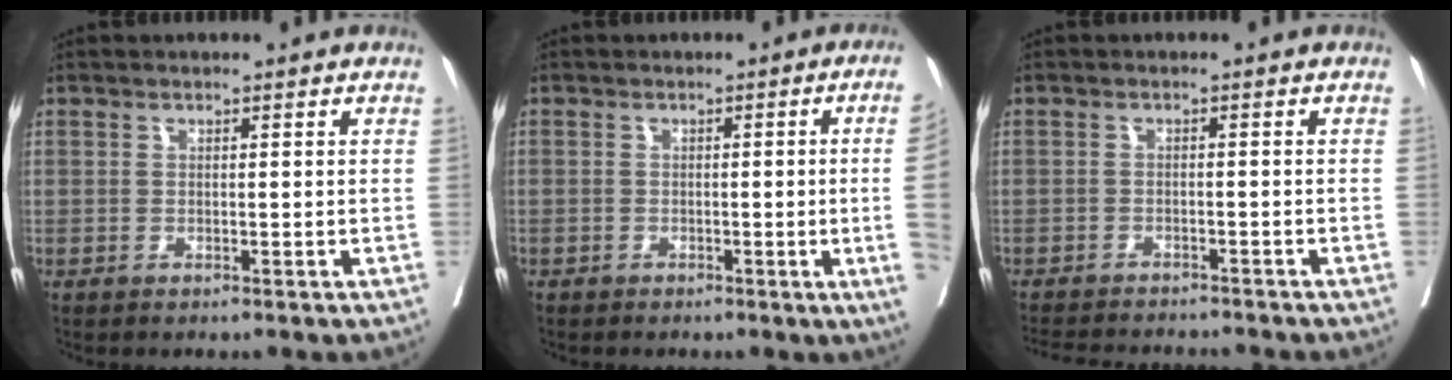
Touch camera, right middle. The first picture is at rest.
{"total": 6.0, "force": [-1.0, -1.9, 5.6], "torque": [-0.055, -0.012, -0.016]}
{"total": 10.3, "force": [-9.7, 1.3, 3.1], "torque": [-0.048, -0.008, -0.131]}